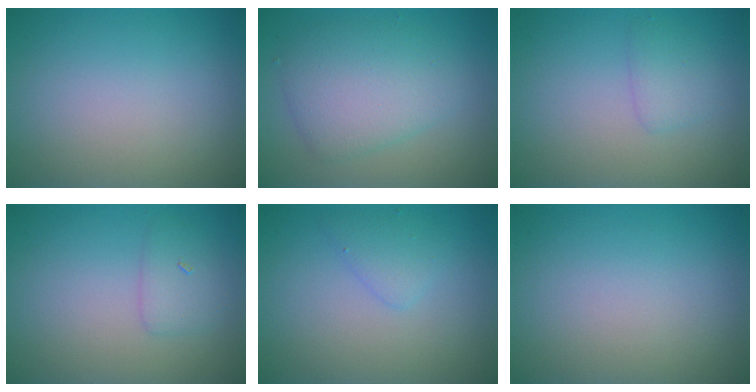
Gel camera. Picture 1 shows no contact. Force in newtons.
{"total": 4.9, "press": 4.9, "slide": 0.2}
{"total": 1.6, "press": 1.6, "slide": 0.1}
{"total": 1.8, "press": 1.8, "slide": 0.1}
{"total": 1.7, "press": 1.6, "slide": 0.1}
{"total": 0.0}